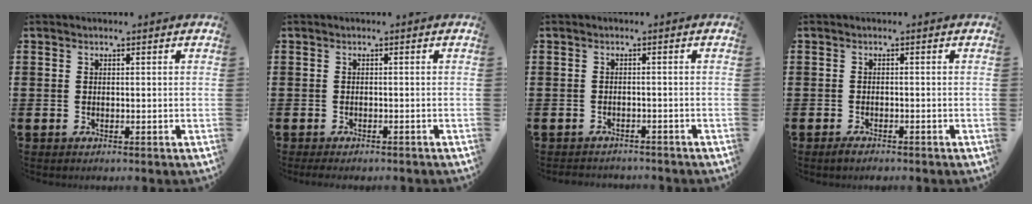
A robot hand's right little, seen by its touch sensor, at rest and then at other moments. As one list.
[{"total": 0.8, "force": [-0.7, 0.2, 0.4], "torque": [-0.008, -0.002, -0.014]}, {"total": 1.1, "force": [-1.1, 0.1, -0.2], "torque": [0.000, -0.001, -0.024]}, {"total": 1.1, "force": [-0.9, 0.3, 0.6], "torque": [-0.012, -0.001, -0.018]}]